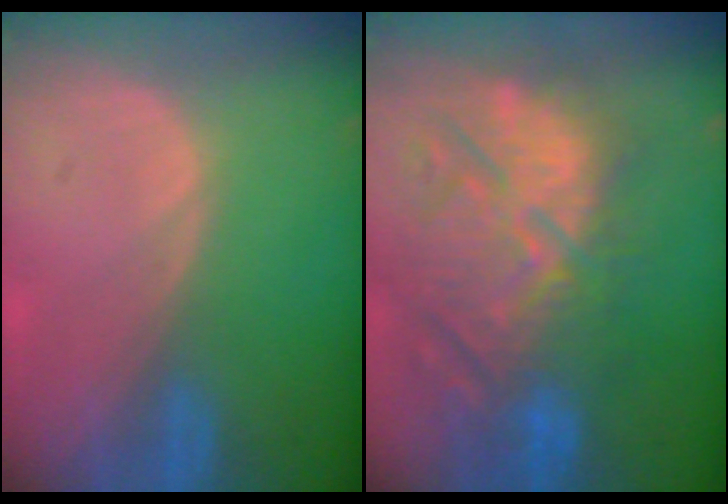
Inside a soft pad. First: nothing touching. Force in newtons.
{"total": 12.6, "press": 12.0, "slide": 3.8}